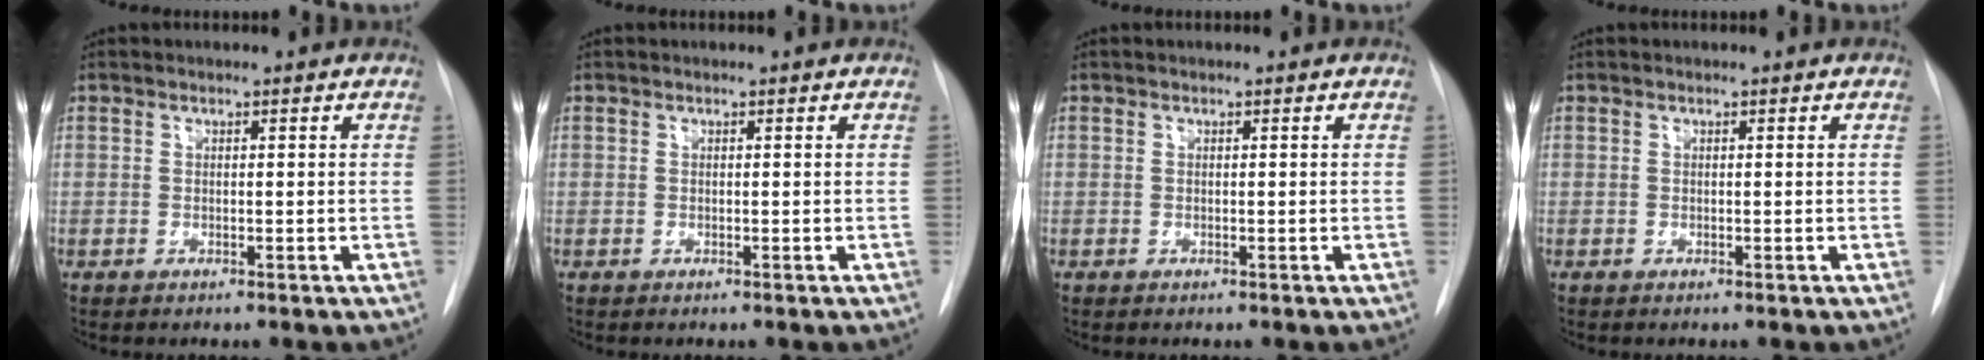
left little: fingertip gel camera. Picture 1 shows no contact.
{"total": 0.0}
{"total": 0.0}
{"total": 0.0}